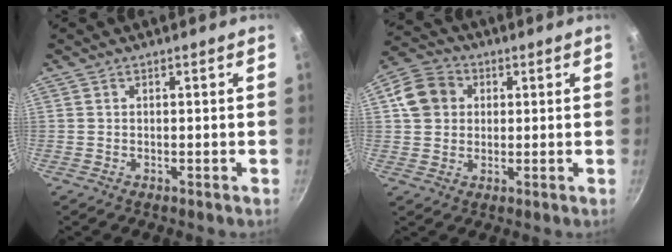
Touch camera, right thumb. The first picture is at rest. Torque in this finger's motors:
{"motor_torque": [-0.29, 1.29, 0.67, 0.27, 0.06]}